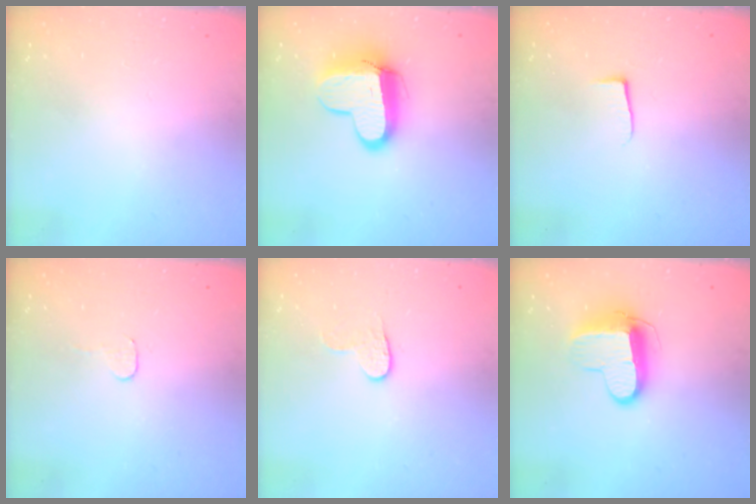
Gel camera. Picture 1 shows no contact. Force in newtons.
{"total": 12.7, "press": 12.7, "slide": 1.1}
{"total": 3.7, "press": 3.7, "slide": 0.5}
{"total": 2.8, "press": 2.8, "slide": 0.2}
{"total": 4.5, "press": 4.5, "slide": 0.5}
{"total": 10.8, "press": 10.8, "slide": 0.9}